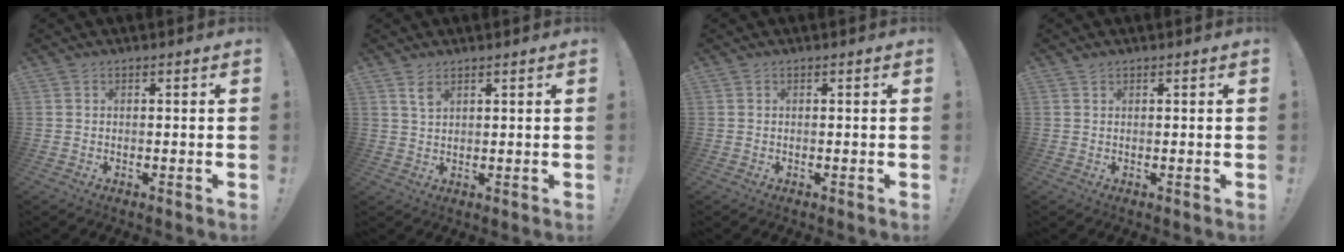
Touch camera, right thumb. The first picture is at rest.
{"total": 3.2, "force": [2.0, 1.4, 2.0], "torque": [-0.034, -0.010, 0.035]}
{"total": 0.0}
{"total": 0.7, "force": [0.6, 0.2, 0.2], "torque": [0.001, -0.002, 0.012]}